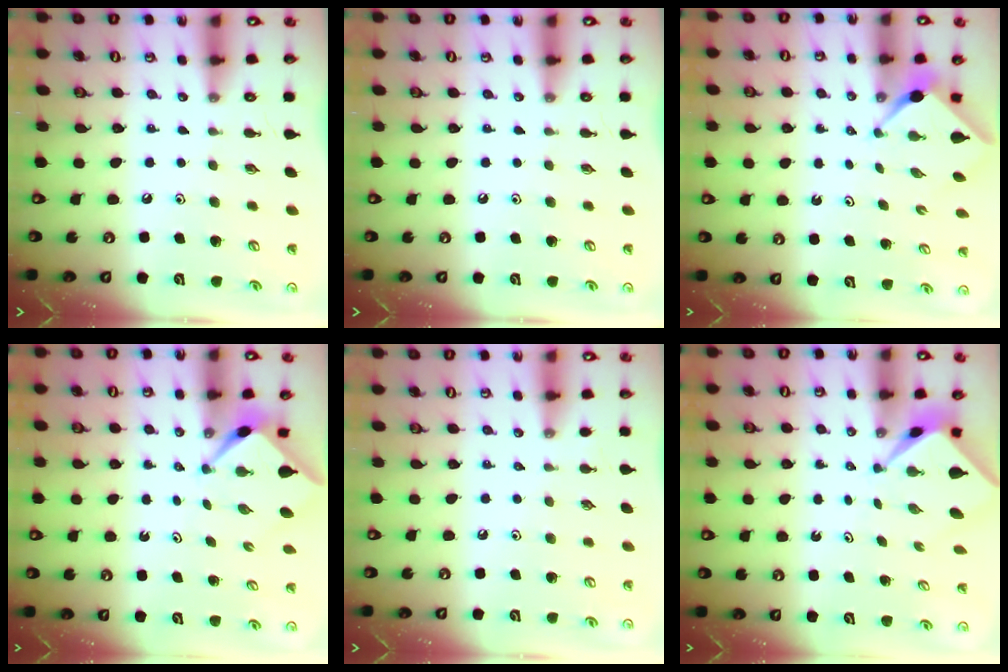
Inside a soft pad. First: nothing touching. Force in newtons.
{"total": 0.0}
{"total": 2.4, "press": 2.4, "slide": 0.3}
{"total": 2.4, "press": 2.4, "slide": 0.3}
{"total": 0.6, "press": 0.6, "slide": 0.2}
{"total": 2.1, "press": 2.1, "slide": 0.3}